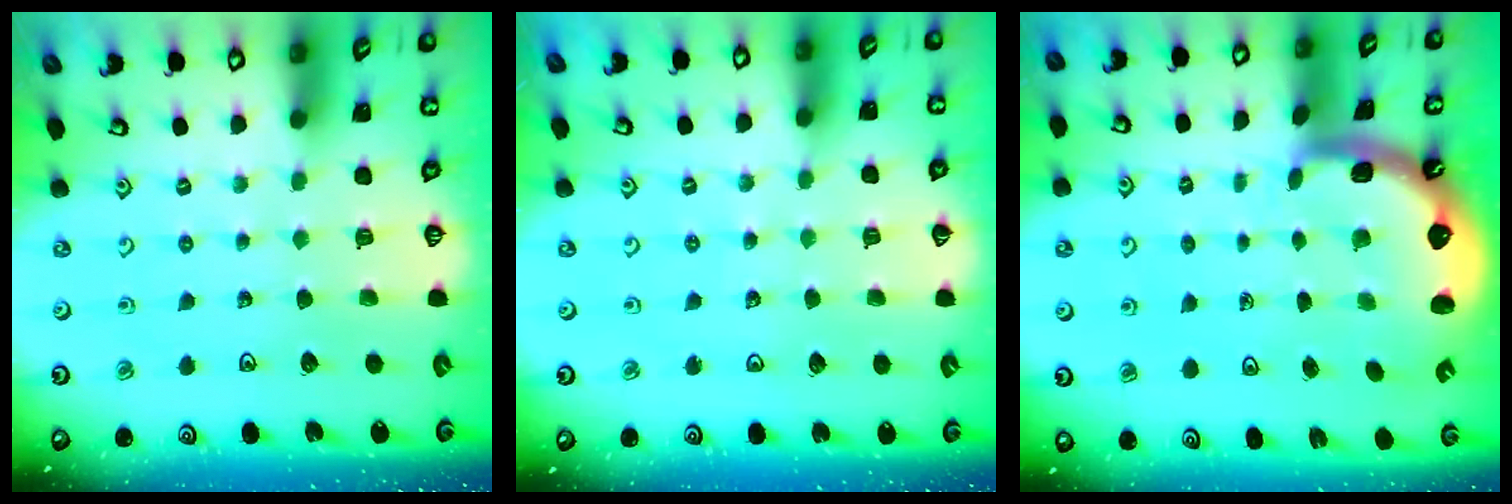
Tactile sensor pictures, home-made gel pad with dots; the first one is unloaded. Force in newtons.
{"total": 2.6, "press": 2.6, "slide": 0.2}
{"total": 3.4, "press": 2.4, "slide": 2.4}